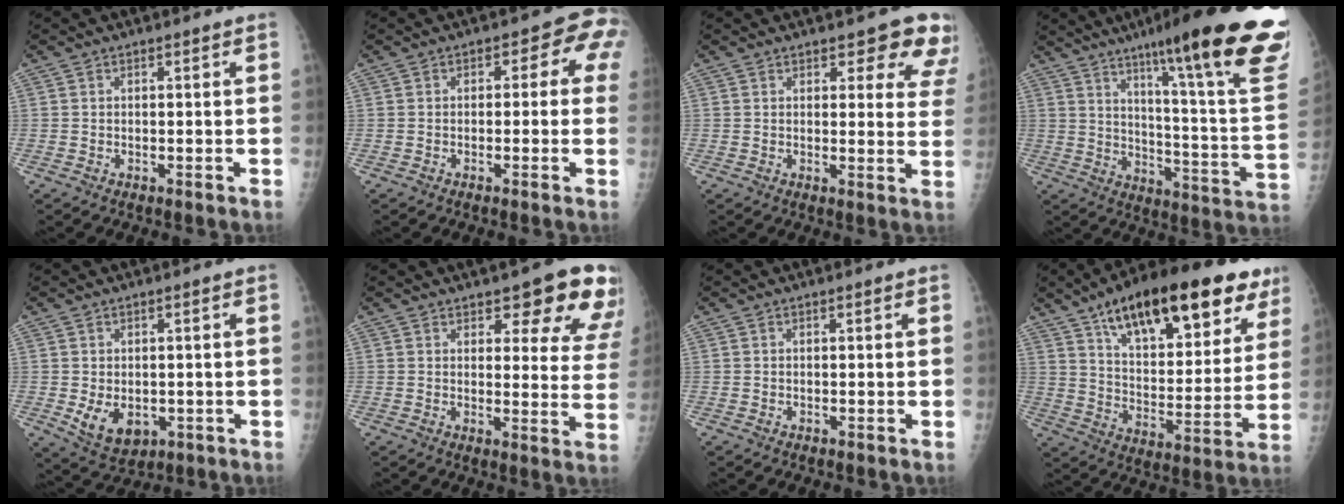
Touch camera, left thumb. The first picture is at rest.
{"total": 5.4, "force": [0.9, 3.4, 4.1], "torque": [-0.001, 0.015, -0.006]}
{"total": 10.0, "force": [8.0, 3.9, 4.5], "torque": [0.000, -0.038, 0.071]}
{"total": 29.2, "force": [18.2, 3.0, 22.6], "torque": [-0.271, -0.077, 0.260]}
{"total": 6.5, "force": [-0.9, 4.6, 4.5], "torque": [-0.059, -0.012, 0.003]}
{"total": 14.5, "force": [9.7, 5.3, 9.4], "torque": [-0.063, -0.049, 0.106]}
{"total": 0.0}
{"total": 28.1, "force": [16.6, 11.2, 19.7], "torque": [-0.260, -0.030, 0.254]}